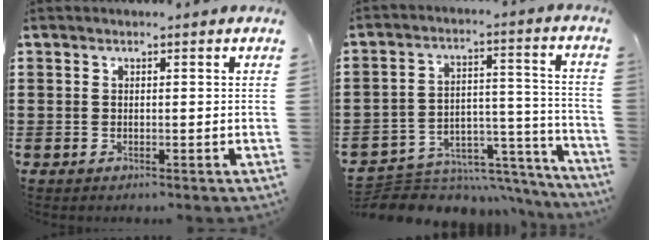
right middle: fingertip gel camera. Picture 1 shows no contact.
{"total": 5.4, "force": [-4.9, 2.3, 0.7], "torque": [-0.016, 0.012, -0.093]}